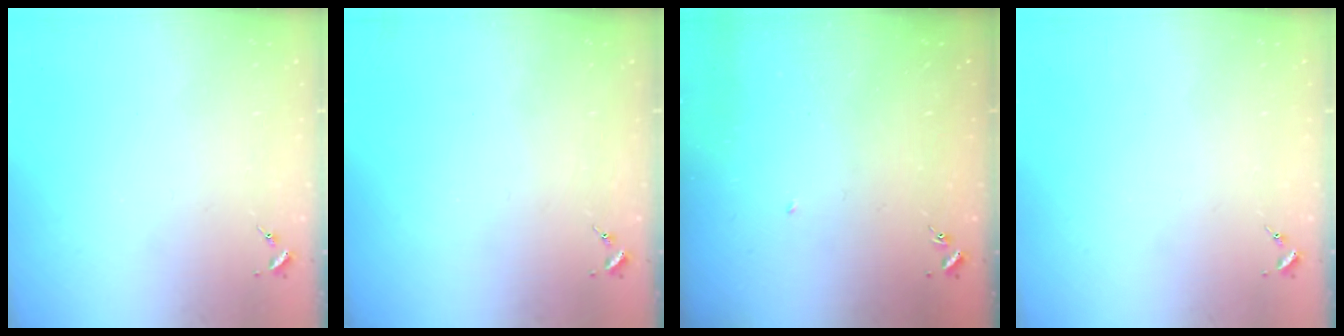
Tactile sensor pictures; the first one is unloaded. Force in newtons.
{"total": 0.0}
{"total": 1.4, "press": 1.3, "slide": 0.1}
{"total": 0.0}